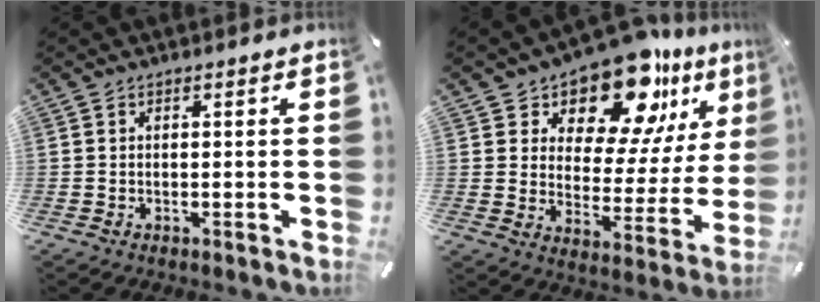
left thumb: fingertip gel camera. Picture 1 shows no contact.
{"total": 15.5, "force": [12.7, 6.9, 5.8], "torque": [-0.097, -0.116, 0.218]}